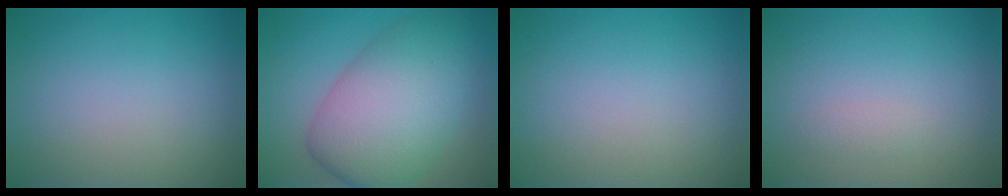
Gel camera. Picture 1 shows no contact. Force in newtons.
{"total": 9.8, "press": 9.8, "slide": 0.2}
{"total": 0.0}
{"total": 0.7, "press": 0.7, "slide": 0.0}